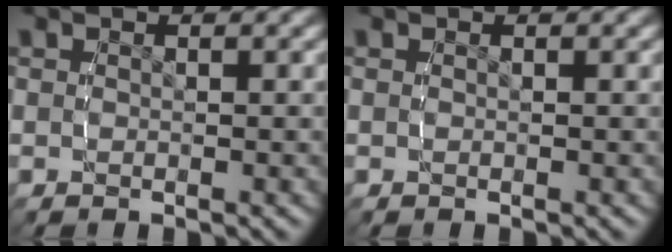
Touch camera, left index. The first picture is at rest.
{"total": 0.0}